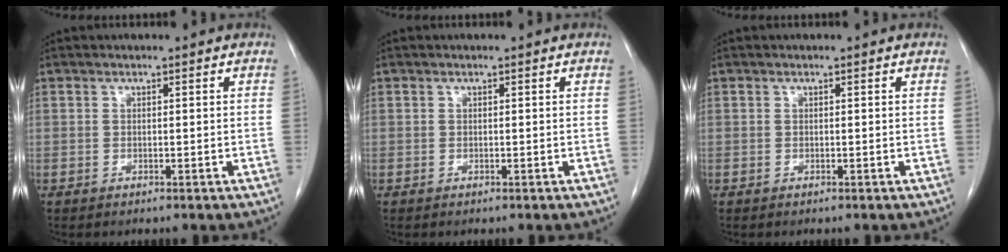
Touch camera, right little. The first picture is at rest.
{"total": 0.0}
{"total": 0.0}